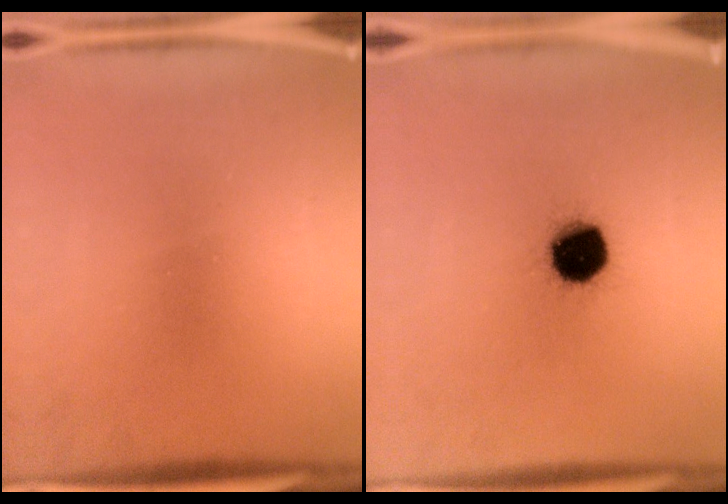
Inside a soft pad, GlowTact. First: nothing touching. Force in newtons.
{"total": 13.0}